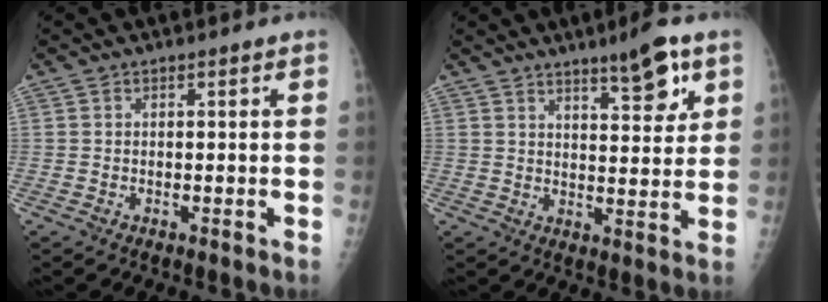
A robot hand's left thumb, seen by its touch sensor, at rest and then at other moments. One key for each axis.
{"total": 8.3, "fx": 5.2, "fy": 2.1, "fz": 6.1, "tx": -0.077, "ty": -0.032, "tz": 0.078}